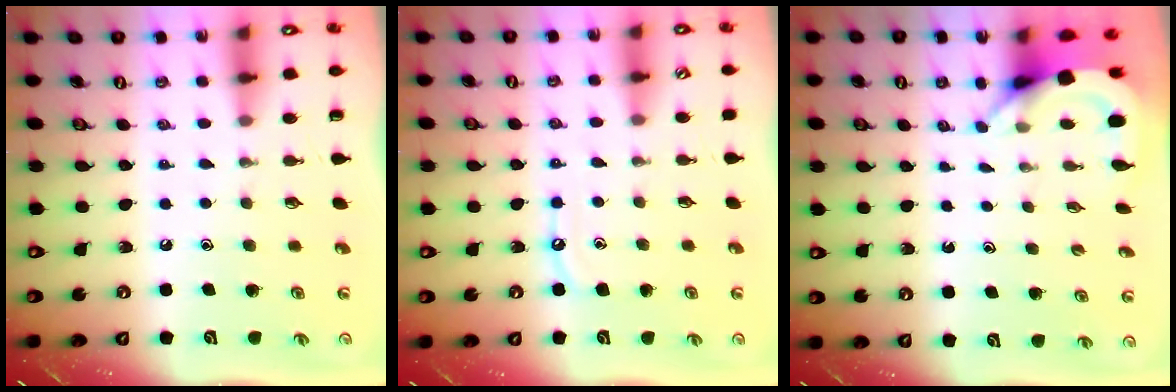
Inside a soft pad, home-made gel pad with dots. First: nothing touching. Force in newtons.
{"total": 5.3, "press": 5.3, "slide": 0.5}
{"total": 3.8, "press": 3.8, "slide": 0.3}